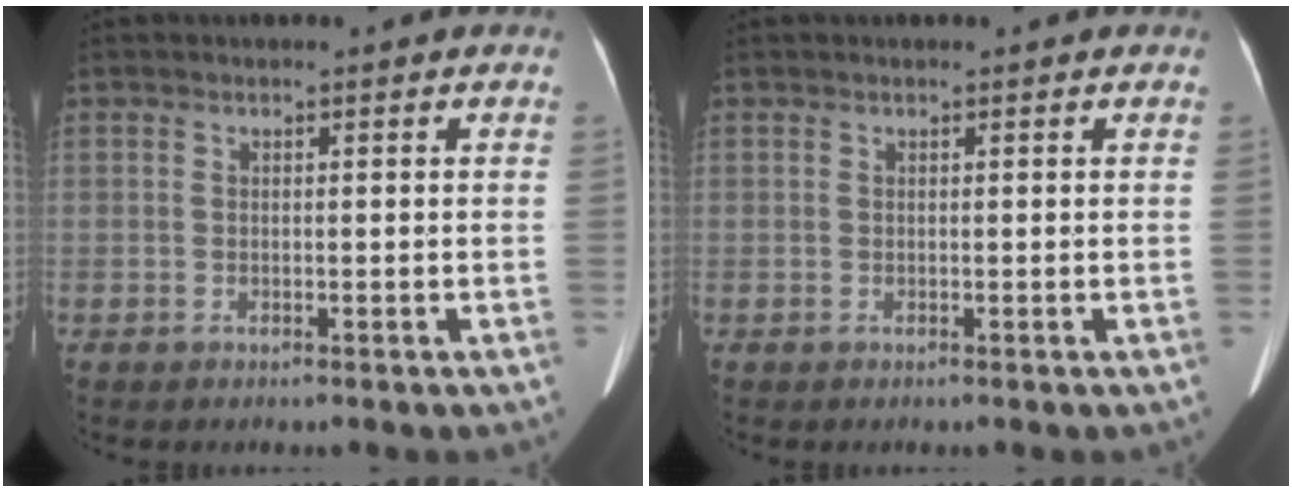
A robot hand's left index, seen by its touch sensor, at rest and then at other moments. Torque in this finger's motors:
{"motor_torque": [0.12, 0.14, -0.04, 0.01]}